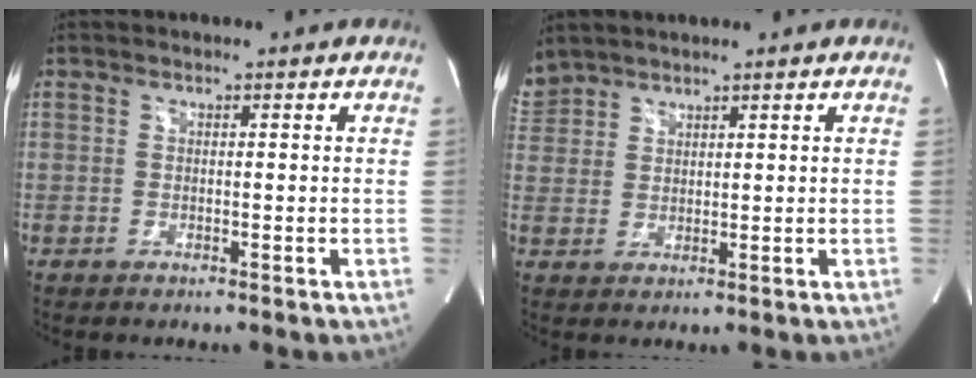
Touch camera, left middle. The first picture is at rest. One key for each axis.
{"total": 4.5, "fx": 4.1, "fy": 1.6, "fz": 0.2, "tx": -0.015, "ty": 0.020, "tz": 0.091}